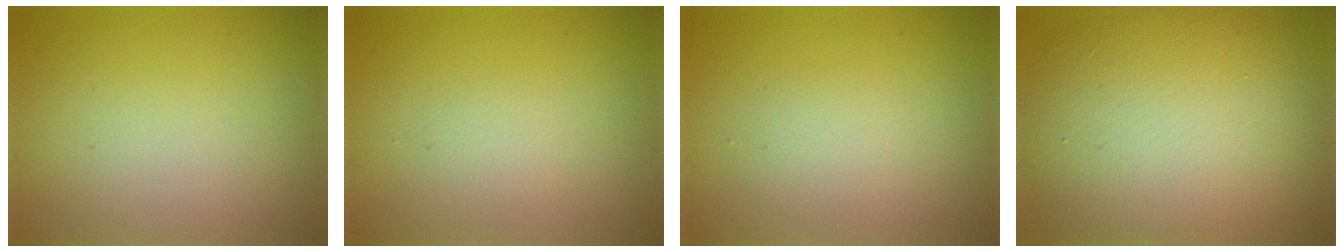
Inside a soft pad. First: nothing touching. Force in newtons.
{"total": 0.9, "press": 0.9, "slide": 0.0}
{"total": 1.5, "press": 1.5, "slide": 0.1}
{"total": 13.9, "press": 13.9, "slide": 0.8}